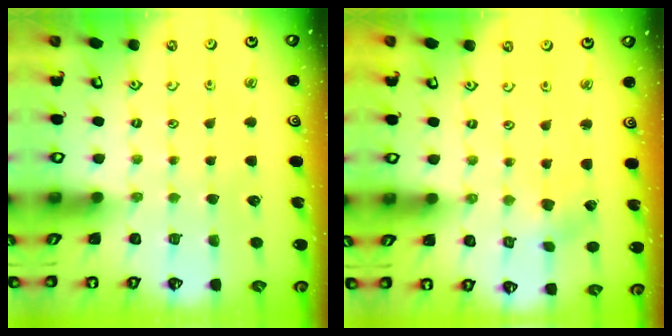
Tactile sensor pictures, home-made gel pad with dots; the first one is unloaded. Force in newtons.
{"total": 2.0, "press": 2.0, "slide": 0.3}